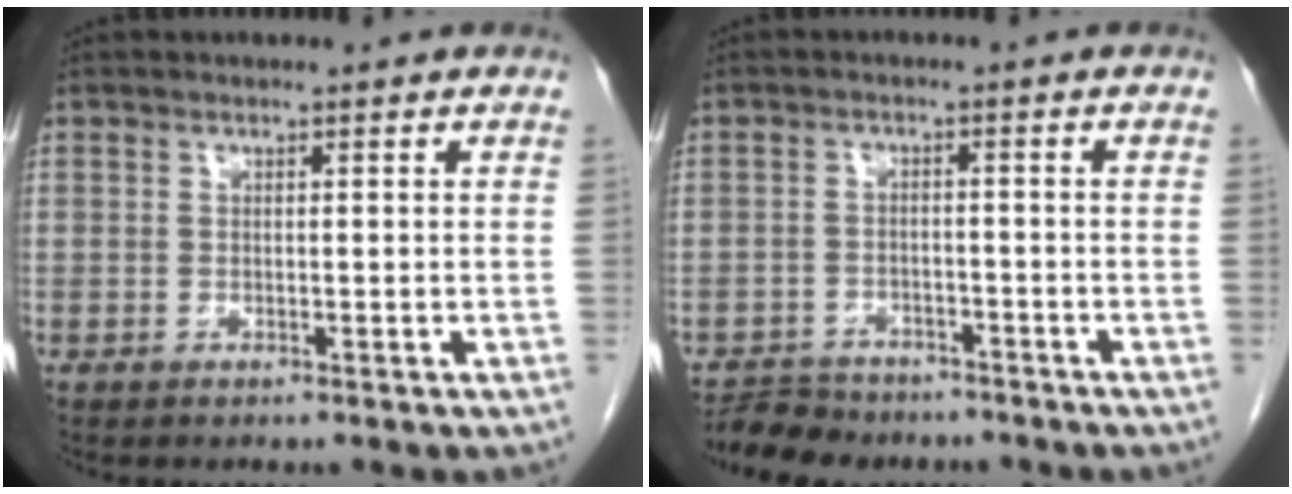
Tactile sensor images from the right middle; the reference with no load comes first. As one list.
[{"total": 6.3, "force": [-5.5, 2.8, 1.0], "torque": [-0.017, -0.003, -0.086]}]